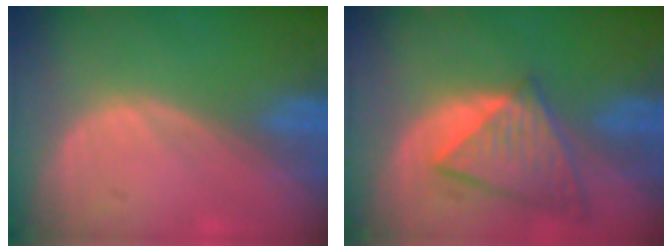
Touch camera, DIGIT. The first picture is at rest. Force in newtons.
{"total": 8.1, "press": 7.2, "slide": 3.6}